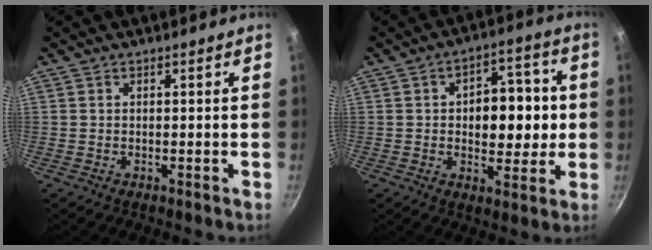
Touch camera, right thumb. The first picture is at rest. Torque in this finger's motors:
{"motor_torque": [-0.71, 0.80, 0.55, 0.67, 0.06]}